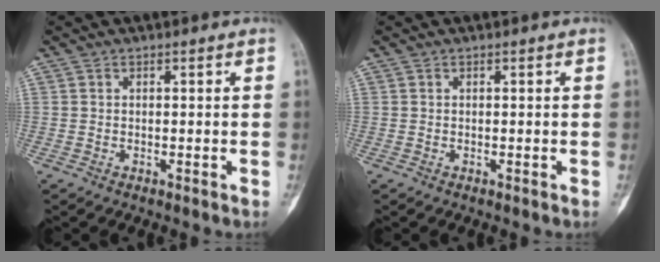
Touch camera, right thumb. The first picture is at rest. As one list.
[{"total": 0.0}]